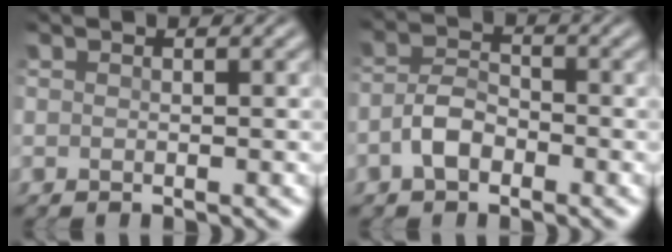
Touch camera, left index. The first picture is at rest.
{"total": 2.8, "force": [-1.5, 1.5, 1.9], "torque": [-0.039, 0.011, -0.035]}